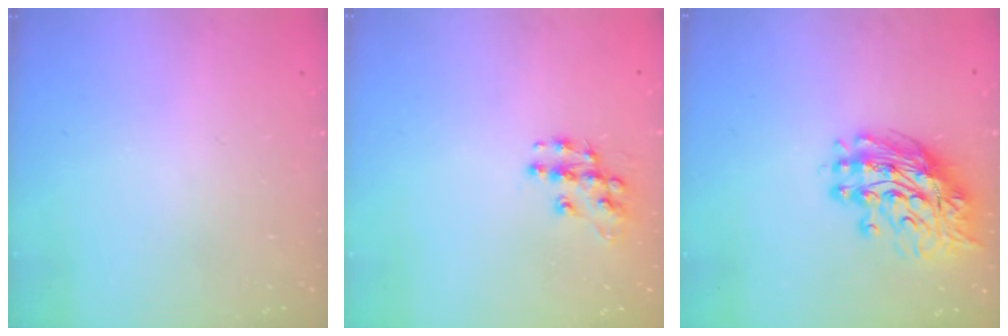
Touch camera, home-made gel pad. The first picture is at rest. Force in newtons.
{"total": 9.7, "press": 9.7, "slide": 0.7}
{"total": 14.5, "press": 14.4, "slide": 1.3}